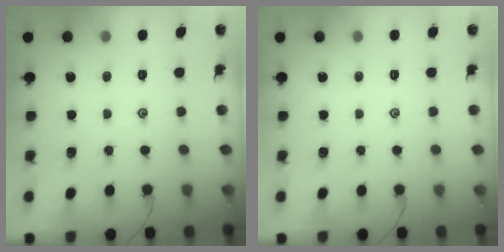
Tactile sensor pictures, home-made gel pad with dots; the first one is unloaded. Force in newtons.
{"total": 0.0}